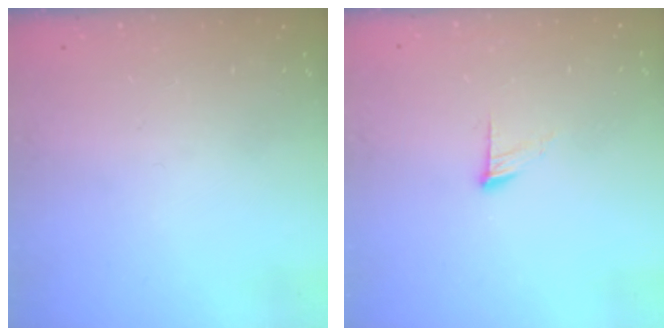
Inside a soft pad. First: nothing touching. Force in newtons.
{"total": 6.8, "press": 6.8, "slide": 0.6}